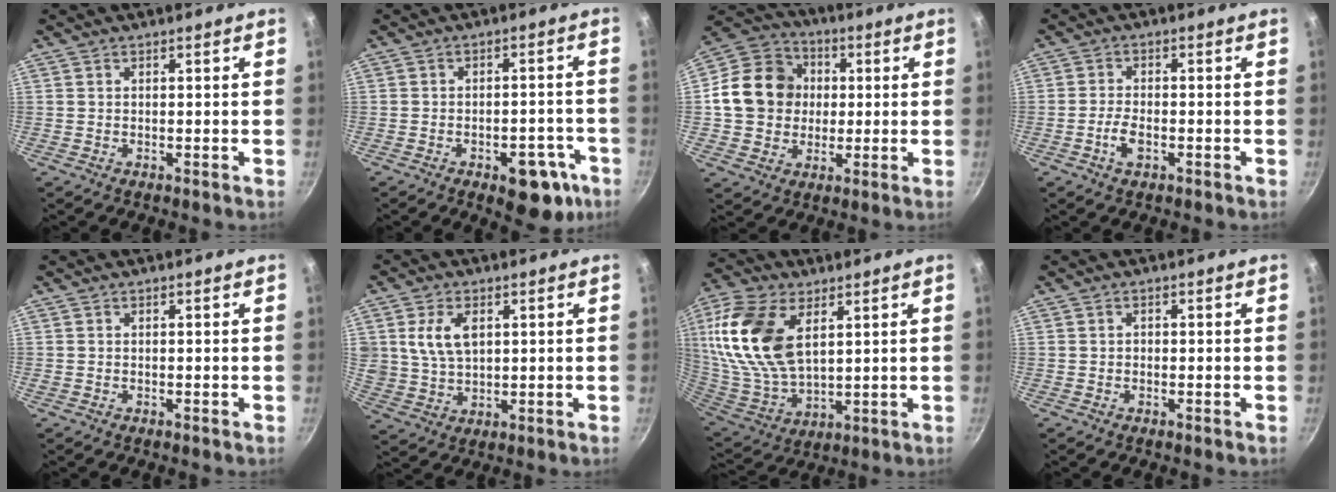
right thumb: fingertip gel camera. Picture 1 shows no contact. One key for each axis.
{"total": 10.8, "fx": -5.4, "fy": 5.5, "fz": 7.6, "tx": -0.042, "ty": 0.033, "tz": -0.060}
{"total": 14.9, "fx": 1.1, "fy": 13.1, "fz": 7.2, "tx": -0.096, "ty": 0.024, "tz": 0.009}
{"total": 3.5, "fx": -1.5, "fy": 1.7, "fz": 2.7, "tx": -0.055, "ty": 0.010, "tz": -0.031}
{"total": 0.0}
{"total": 8.1, "fx": 2.5, "fy": 5.2, "fz": 5.7, "tx": -0.102, "ty": -0.011, "tz": 0.053}
{"total": 20.0, "fx": 6.5, "fy": 11.4, "fz": 15.2, "tx": -0.304, "ty": -0.025, "tz": 0.132}
{"total": 0.7, "fx": 0.0, "fy": 0.6, "fz": 0.4, "tx": -0.007, "ty": 0.005, "tz": 0.000}